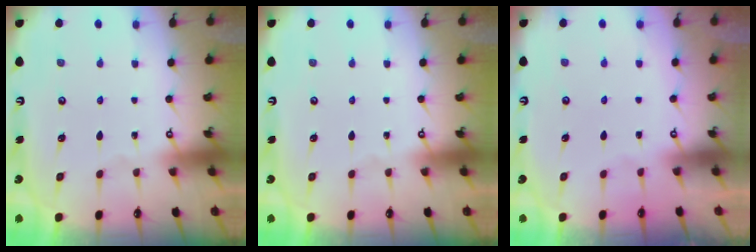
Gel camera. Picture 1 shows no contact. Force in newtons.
{"total": 0.0}
{"total": 1.5, "press": 1.4, "slide": 0.7}